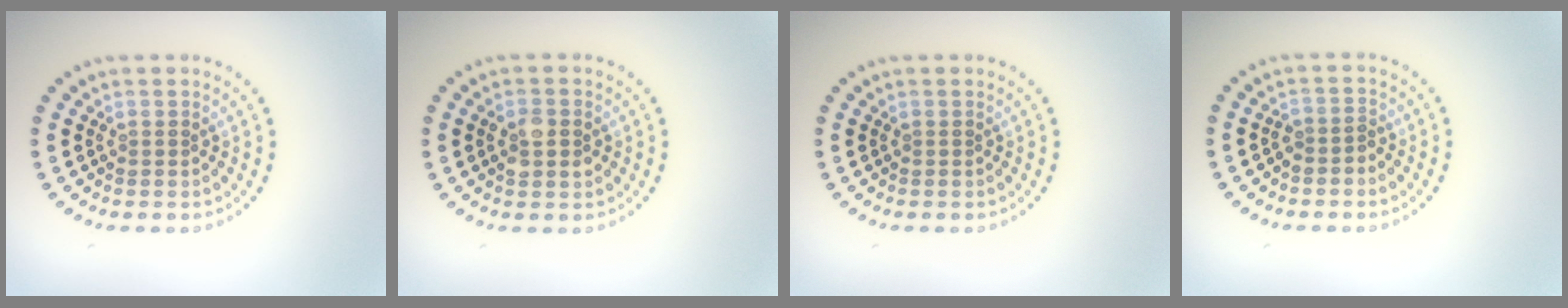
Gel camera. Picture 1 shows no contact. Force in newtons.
{"total": 2.9, "press": 2.9, "slide": 0.1}
{"total": 0.0}
{"total": 1.5, "press": 1.1, "slide": 0.9}